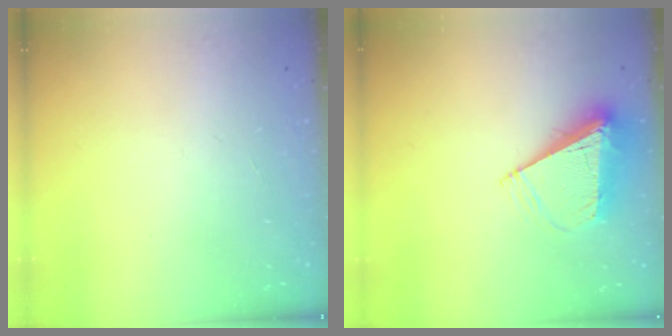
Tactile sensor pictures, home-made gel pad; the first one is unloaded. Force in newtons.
{"total": 9.5, "press": 9.5, "slide": 0.9}